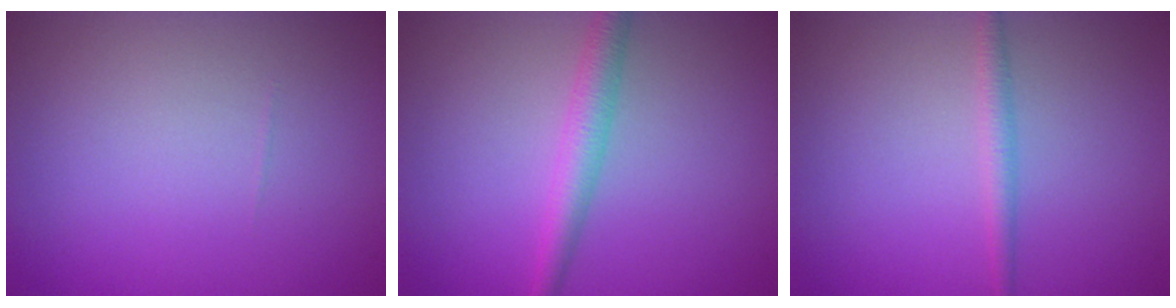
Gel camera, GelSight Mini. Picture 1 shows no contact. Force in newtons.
{"total": 2.6, "press": 2.6, "slide": 0.1}
{"total": 1.5, "press": 1.5, "slide": 0.1}